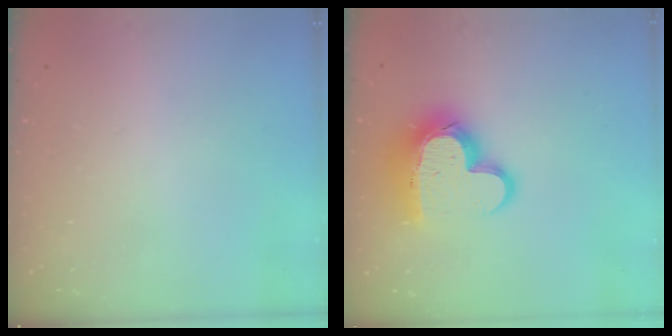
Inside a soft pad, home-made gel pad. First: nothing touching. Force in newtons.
{"total": 16.3, "press": 16.3, "slide": 1.1}